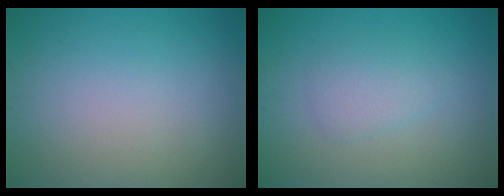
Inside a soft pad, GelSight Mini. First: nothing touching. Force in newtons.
{"total": 1.8, "press": 1.8, "slide": 0.0}